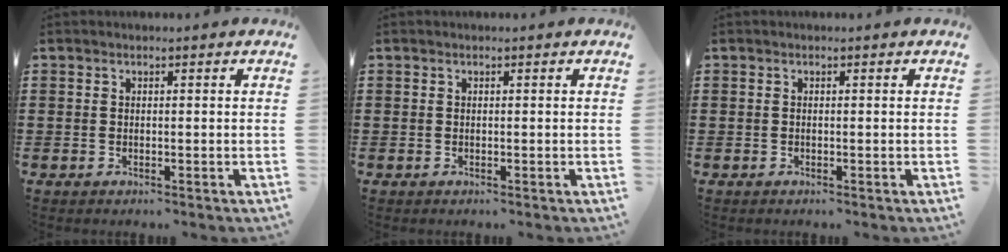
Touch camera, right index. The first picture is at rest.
{"total": 0.0}
{"total": 0.0}